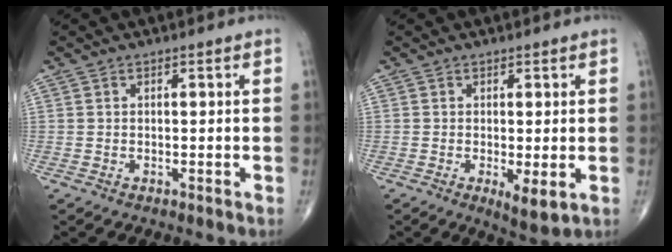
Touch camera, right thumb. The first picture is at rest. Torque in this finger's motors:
{"motor_torque": [0.55, 0.90, 0.31, 0.02, 0.17]}